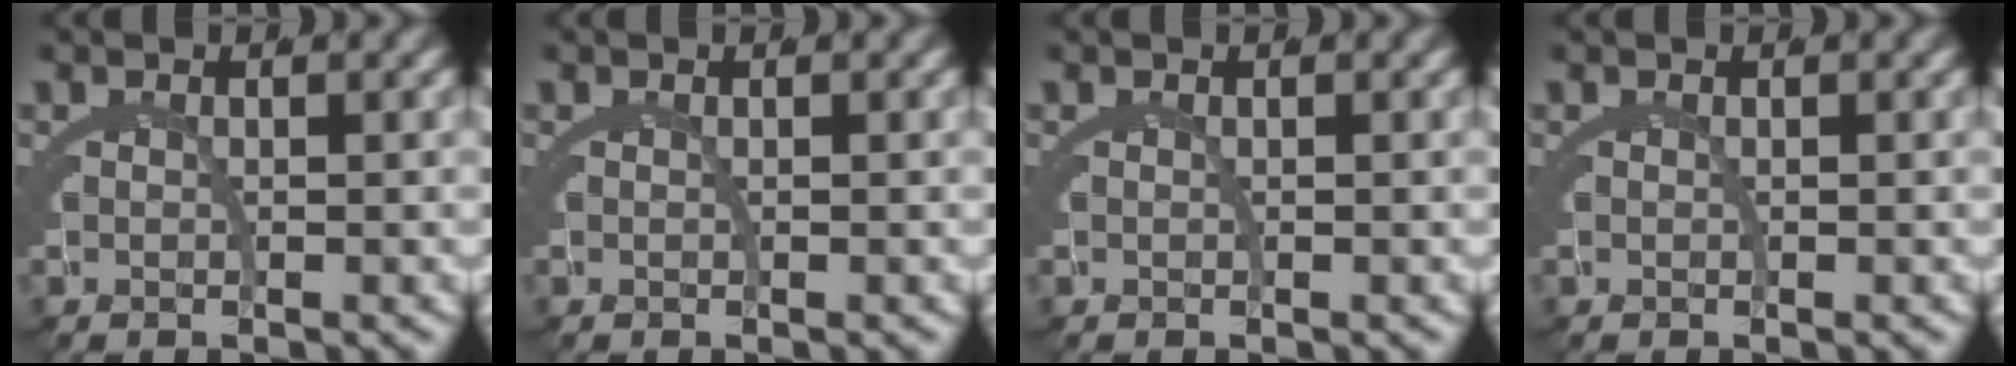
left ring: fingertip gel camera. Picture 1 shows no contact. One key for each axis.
{"total": 0.0}
{"total": 0.0}
{"total": 0.0}